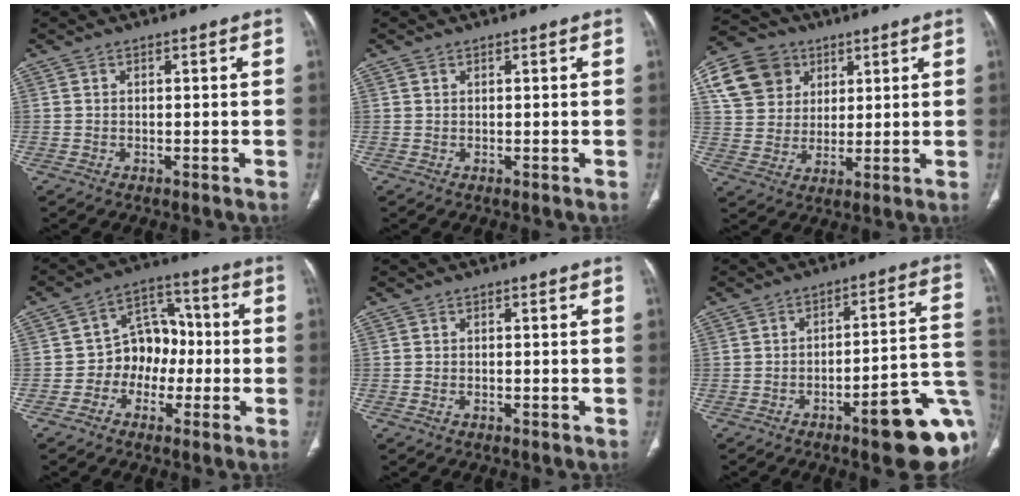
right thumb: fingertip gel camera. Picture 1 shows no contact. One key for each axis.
{"total": 0.5, "fx": 0.3, "fy": 0.4, "fz": 0.2, "tx": -0.003, "ty": 0.000, "tz": 0.006}
{"total": 13.2, "fx": 5.5, "fy": 10.9, "fz": 5.0, "tx": -0.076, "ty": 0.001, "tz": 0.100}
{"total": 9.6, "fx": -1.9, "fy": 7.7, "fz": 5.4, "tx": -0.037, "ty": 0.041, "tz": -0.045}
{"total": 0.6, "fx": -0.3, "fy": 0.3, "fz": 0.3, "tx": -0.011, "ty": 0.003, "tz": -0.005}
{"total": 18.2, "fx": -7.1, "fy": 4.6, "fz": 16.1, "tx": -0.133, "ty": 0.045, "tz": -0.085}